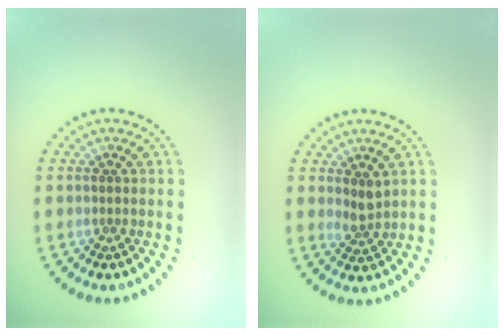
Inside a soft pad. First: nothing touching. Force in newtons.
{"total": 1.7, "press": 1.4, "slide": 1.0}